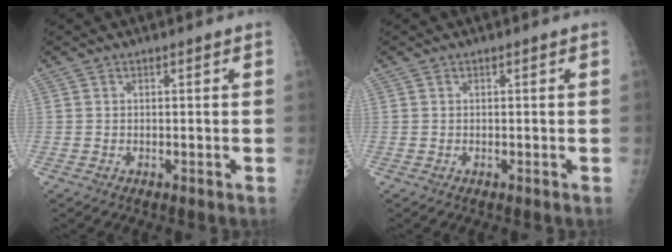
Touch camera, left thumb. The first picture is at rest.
{"total": 0.0}